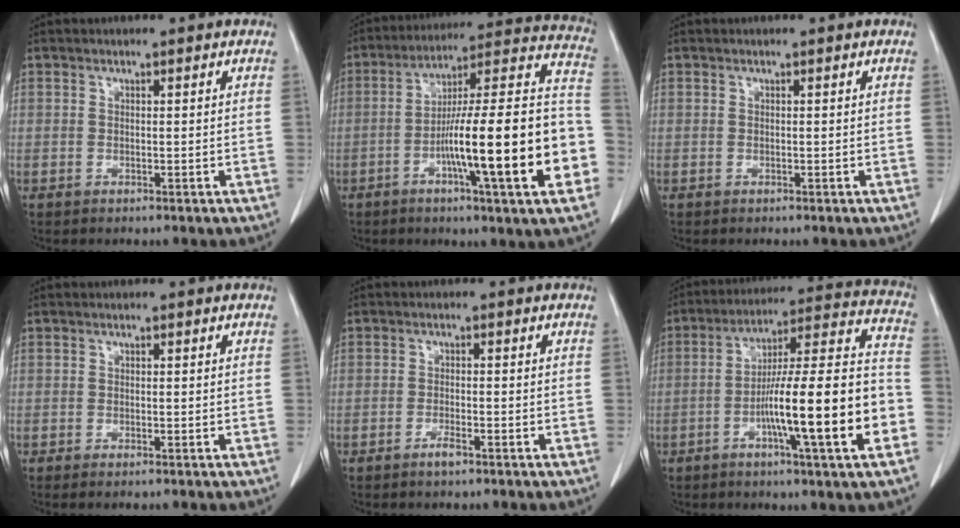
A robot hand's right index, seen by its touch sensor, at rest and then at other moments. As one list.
[{"total": 23.9, "force": [-6.5, 1.3, 23.0], "torque": [-0.282, 0.011, -0.102]}, {"total": 0.0}, {"total": 0.7, "force": [-0.5, -0.1, 0.4], "torque": [-0.011, -0.002, -0.008]}, {"total": 1.7, "force": [-1.2, 0.2, 1.2], "torque": [-0.022, 0.000, -0.018]}, {"total": 19.8, "force": [-6.1, 0.5, 18.8], "torque": [-0.268, 0.010, -0.096]}]